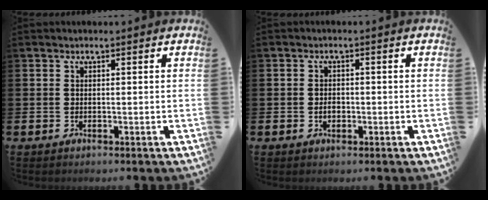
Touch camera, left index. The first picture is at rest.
{"total": 1.6, "force": [-0.4, 1.2, 1.1], "torque": [-0.008, 0.001, -0.012]}